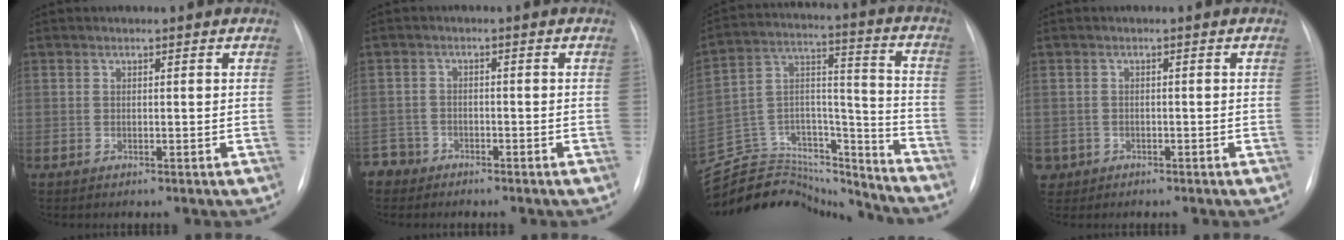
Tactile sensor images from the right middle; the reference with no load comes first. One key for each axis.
{"total": 3.3, "fx": -2.5, "fy": 2.0, "fz": -0.9, "tx": 0.015, "ty": 0.006, "tz": -0.052}
{"total": 24.2, "fx": -22.9, "fy": 6.3, "fz": 4.7, "tx": -0.123, "ty": 0.052, "tz": -0.356}
{"total": 2.8, "fx": -1.4, "fy": 2.5, "fz": 0.0, "tx": -0.002, "ty": 0.007, "tz": -0.024}